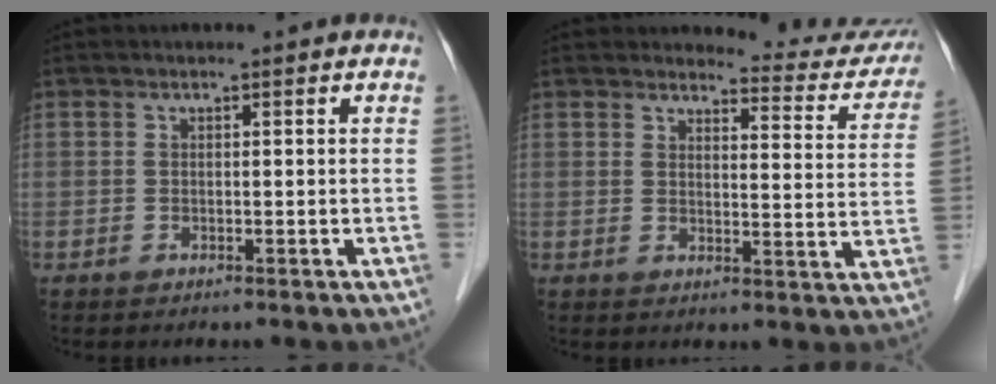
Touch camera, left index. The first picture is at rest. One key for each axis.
{"total": 11.9, "fx": 11.7, "fy": 1.8, "fz": 0.9, "tx": 0.015, "ty": -0.065, "tz": 0.109}